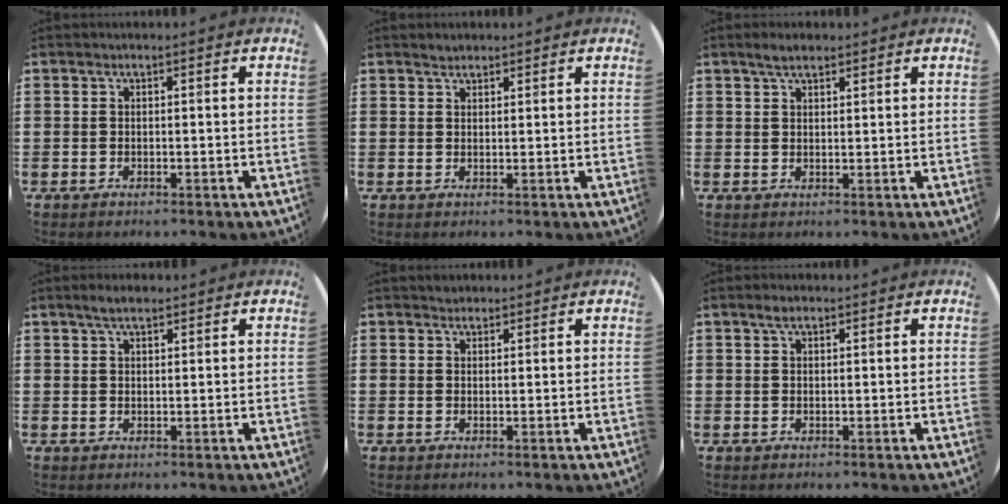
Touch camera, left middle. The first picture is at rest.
{"total": 1.3, "force": [1.2, 0.4, 0.0], "torque": [-0.002, 0.003, 0.024]}
{"total": 2.5, "force": [2.1, 0.8, 1.1], "torque": [-0.017, 0.003, 0.038]}
{"total": 2.5, "force": [1.9, 0.8, 1.3], "torque": [-0.020, 0.003, 0.034]}
{"total": 1.2, "force": [1.1, 0.4, -0.1], "torque": [0.009, -0.001, 0.020]}
{"total": 1.7, "force": [1.2, 0.8, 0.9], "torque": [-0.012, 0.003, 0.020]}